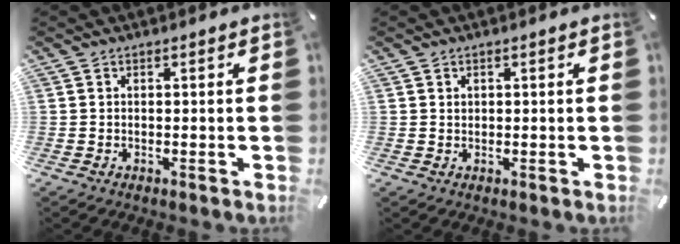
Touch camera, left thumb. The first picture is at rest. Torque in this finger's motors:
{"motor_torque": [0.06, -0.12, 0.04, -0.08, -0.02]}